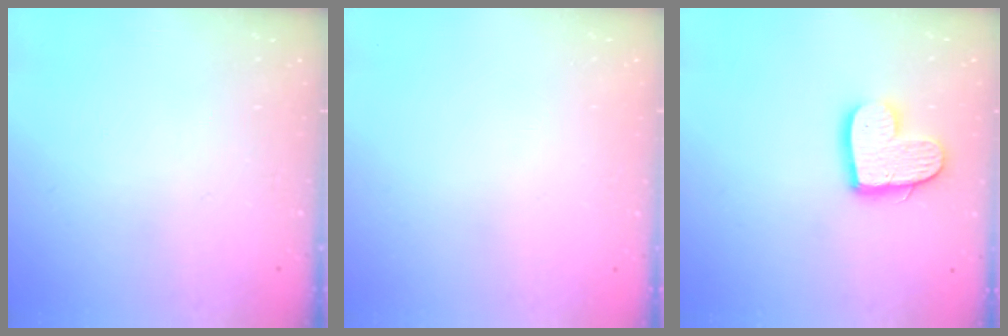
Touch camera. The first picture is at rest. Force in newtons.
{"total": 0.0}
{"total": 12.5, "press": 12.4, "slide": 1.1}